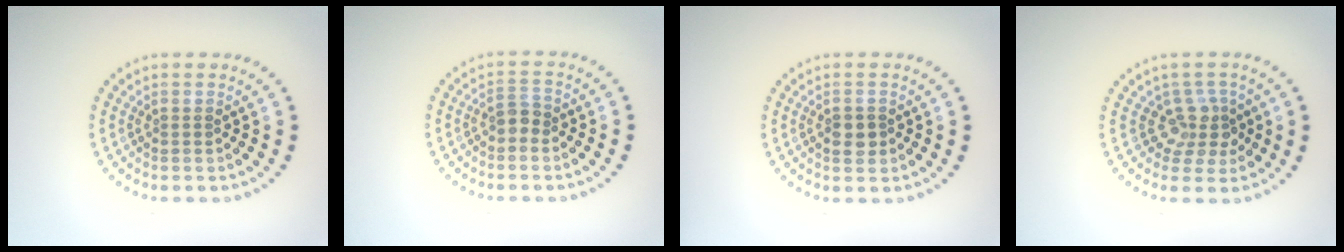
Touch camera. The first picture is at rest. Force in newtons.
{"total": 1.4, "press": 1.3, "slide": 0.7}
{"total": 1.7, "press": 1.7, "slide": 0.5}
{"total": 3.0, "press": 2.2, "slide": 1.9}